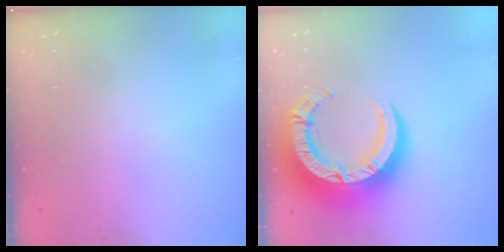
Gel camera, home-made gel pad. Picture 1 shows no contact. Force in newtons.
{"total": 19.6, "press": 19.5, "slide": 1.7}